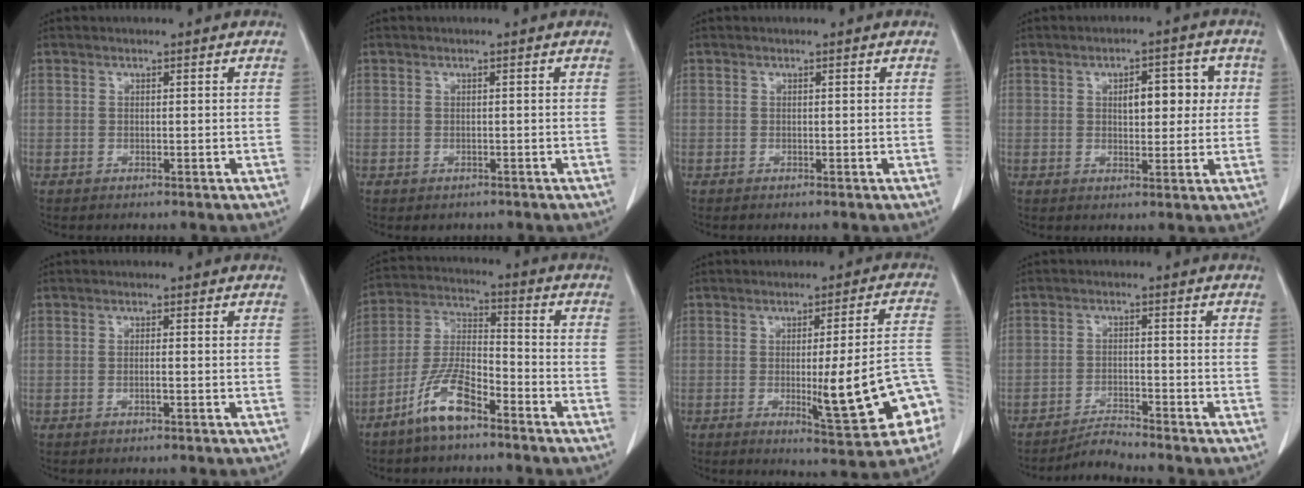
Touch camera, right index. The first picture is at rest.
{"total": 1.1, "force": [-0.7, 0.8, 0.1], "torque": [-0.006, 0.002, -0.007]}
{"total": 0.0}
{"total": 6.7, "force": [1.4, 3.0, 5.8], "torque": [-0.074, 0.019, 0.021]}
{"total": 0.9, "force": [-0.3, -0.1, 0.9], "torque": [-0.018, 0.000, -0.005]}
{"total": 9.7, "force": [-6.4, 2.5, 6.8], "torque": [-0.150, -0.004, -0.127]}
{"total": 14.4, "force": [-4.1, 1.3, 13.8], "torque": [-0.152, 0.008, -0.046]}
{"total": 3.2, "force": [-3.0, -1.1, -0.1], "torque": [-0.001, -0.017, -0.053]}